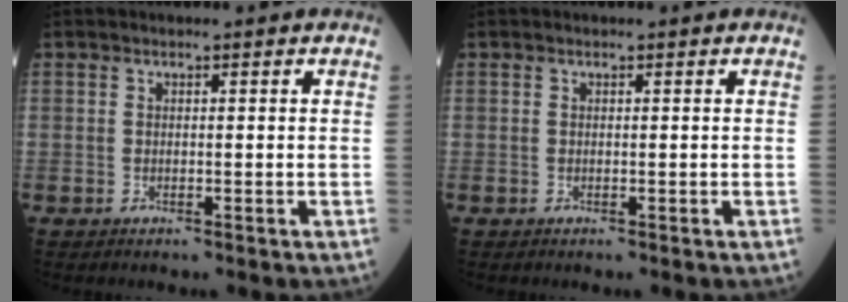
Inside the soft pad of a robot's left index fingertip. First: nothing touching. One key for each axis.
{"total": 0.0}